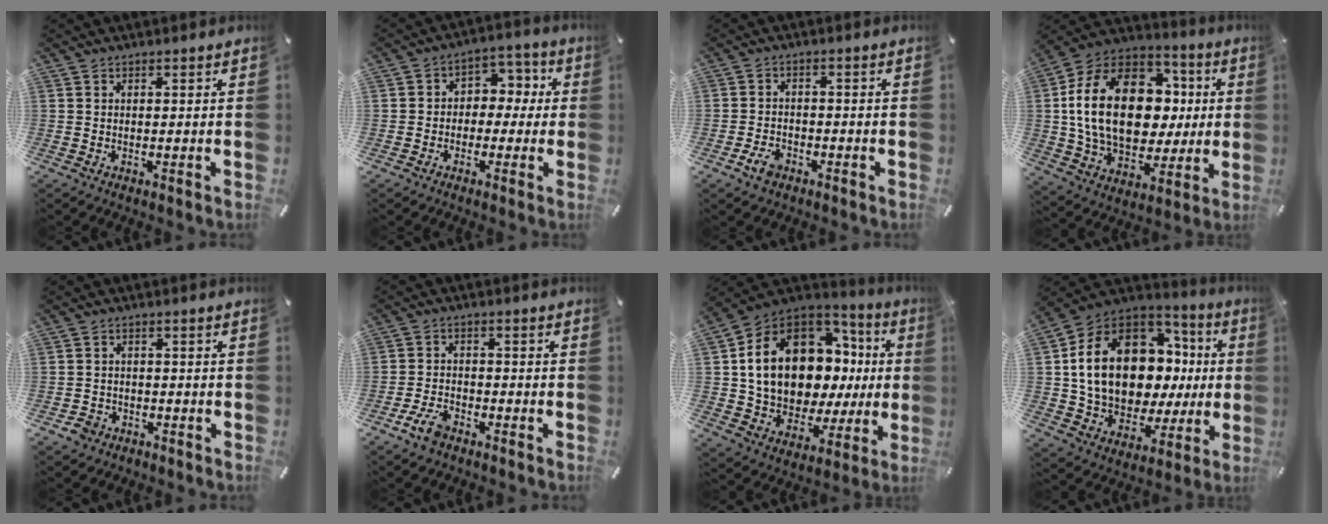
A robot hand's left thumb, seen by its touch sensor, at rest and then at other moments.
{"total": 6.1, "force": [-1.5, 5.5, 2.2], "torque": [-0.022, 0.018, -0.034]}
{"total": 4.2, "force": [-2.5, 2.7, 2.0], "torque": [-0.053, 0.006, -0.051]}
{"total": 24.4, "force": [1.6, 16.9, 17.5], "torque": [-0.356, 0.008, 0.032]}
{"total": 3.3, "force": [-2.0, 2.5, 0.7], "torque": [-0.009, 0.011, -0.040]}
{"total": 5.5, "force": [-3.6, 2.9, 2.9], "torque": [-0.077, 0.013, -0.073]}
{"total": 18.5, "force": [4.0, 13.2, 12.2], "torque": [-0.226, -0.038, 0.089]}
{"total": 19.5, "force": [3.4, 14.1, 13.1], "torque": [-0.251, -0.032, 0.073]}